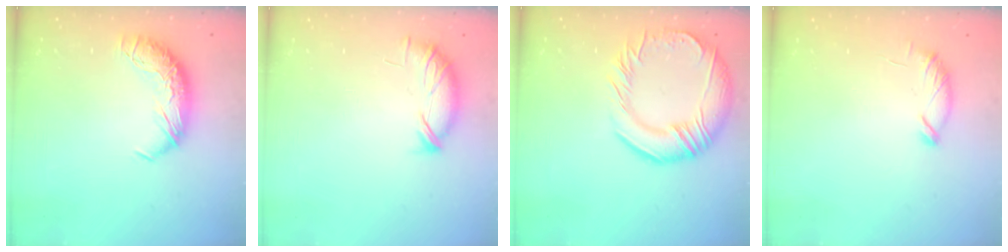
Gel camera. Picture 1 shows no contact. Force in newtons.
{"total": 6.1, "press": 6.1, "slide": 0.8}
{"total": 8.8, "press": 8.3, "slide": 3.1}
{"total": 6.1, "press": 6.1, "slide": 0.4}